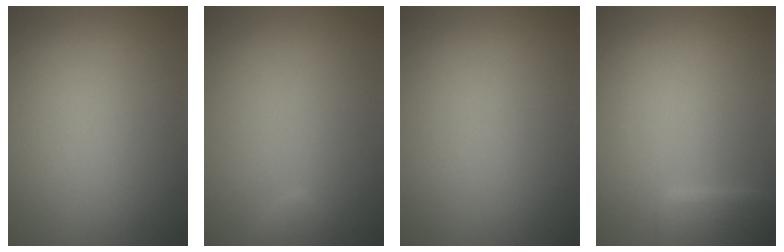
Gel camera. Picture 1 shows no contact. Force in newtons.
{"total": 1.1, "press": 1.1, "slide": 0.1}
{"total": 0.0}
{"total": 3.1, "press": 3.1, "slide": 0.2}